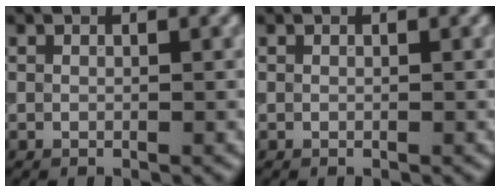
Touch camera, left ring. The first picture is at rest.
{"total": 0.0}